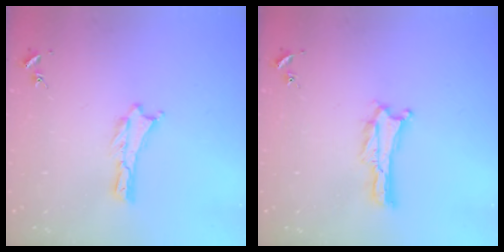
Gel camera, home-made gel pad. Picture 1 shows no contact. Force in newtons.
{"total": 0.0}